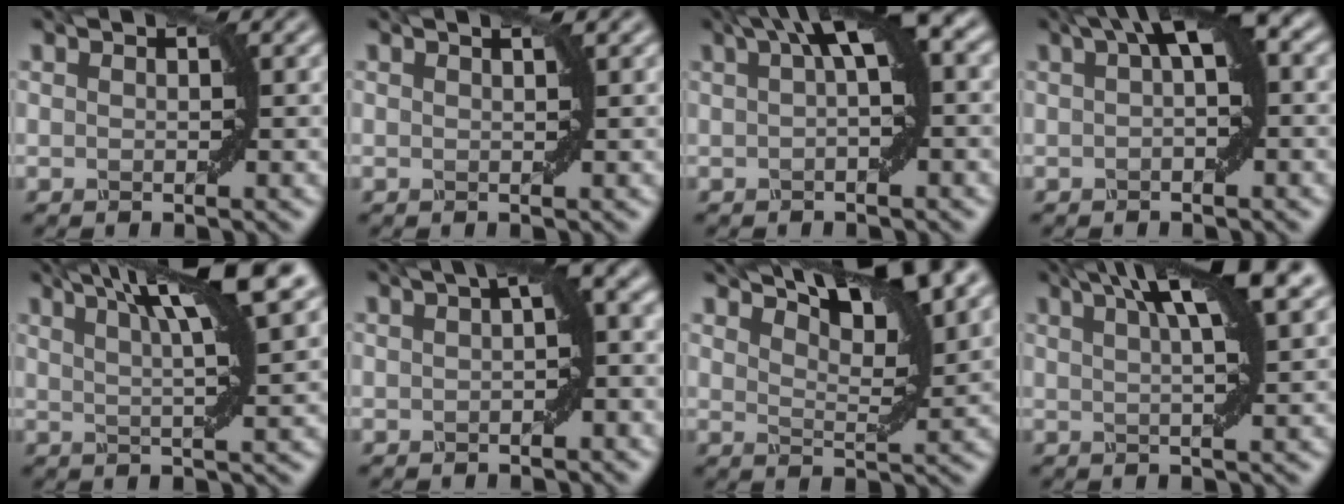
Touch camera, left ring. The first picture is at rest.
{"total": 0.8, "force": [0.5, 0.3, 0.6], "torque": [0.004, -0.004, 0.001]}
{"total": 5.9, "force": [1.7, 1.5, 5.5], "torque": [-0.071, 0.021, 0.025]}
{"total": 4.4, "force": [1.1, 1.0, 4.1], "torque": [-0.053, 0.021, 0.014]}
{"total": 9.1, "force": [4.8, 1.7, 7.6], "torque": [-0.088, 0.032, 0.074]}
{"total": 4.3, "force": [0.6, 1.1, 4.2], "torque": [-0.046, 0.024, 0.009]}
{"total": 7.6, "force": [5.6, 1.6, 4.9], "torque": [-0.077, 0.015, 0.094]}
{"total": 7.5, "force": [3.7, 1.6, 6.3], "torque": [-0.061, 0.029, 0.047]}